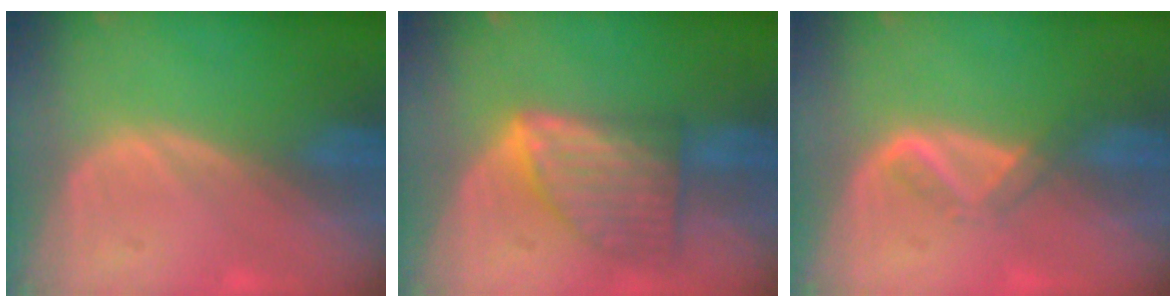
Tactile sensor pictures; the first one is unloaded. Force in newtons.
{"total": 8.1, "press": 7.3, "slide": 3.4}
{"total": 2.4, "press": 2.4, "slide": 0.7}